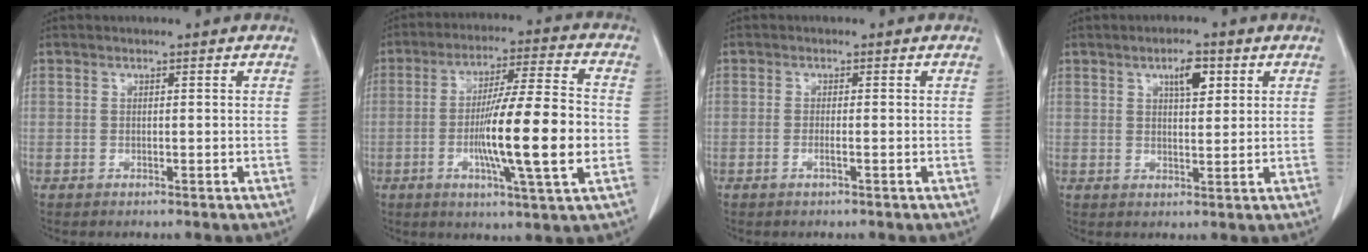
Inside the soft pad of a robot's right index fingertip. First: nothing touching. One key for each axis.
{"total": 15.7, "fx": -2.8, "fy": 0.4, "fz": 15.5, "tx": -0.258, "ty": -0.006, "tz": -0.052}
{"total": 1.1, "fx": -0.5, "fy": 0.0, "fz": 1.0, "tx": -0.021, "ty": -0.001, "tz": -0.008}
{"total": 4.5, "fx": 2.2, "fy": 1.5, "fz": 3.6, "tx": -0.058, "ty": 0.001, "tz": 0.038}